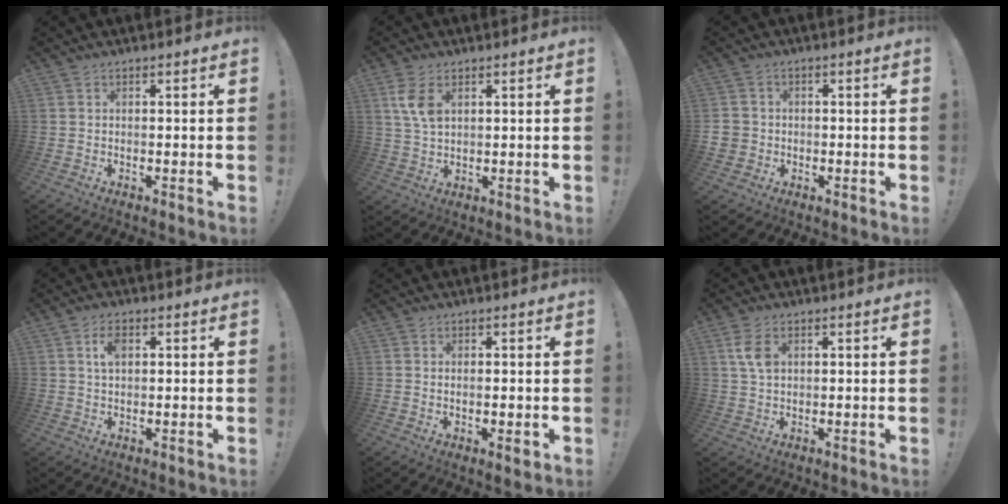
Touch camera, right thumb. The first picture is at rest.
{"total": 7.0, "force": [3.0, 3.8, 5.1], "torque": [-0.094, -0.008, 0.055]}
{"total": 3.6, "force": [-0.4, 3.4, 1.1], "torque": [-0.020, 0.006, -0.007]}
{"total": 4.5, "force": [1.5, 2.6, 3.4], "torque": [-0.058, 0.002, 0.024]}
{"total": 2.1, "force": [0.2, 0.6, 2.0], "torque": [-0.022, -0.004, 0.002]}
{"total": 6.2, "force": [2.1, 3.8, 4.5], "torque": [-0.081, -0.003, 0.039]}